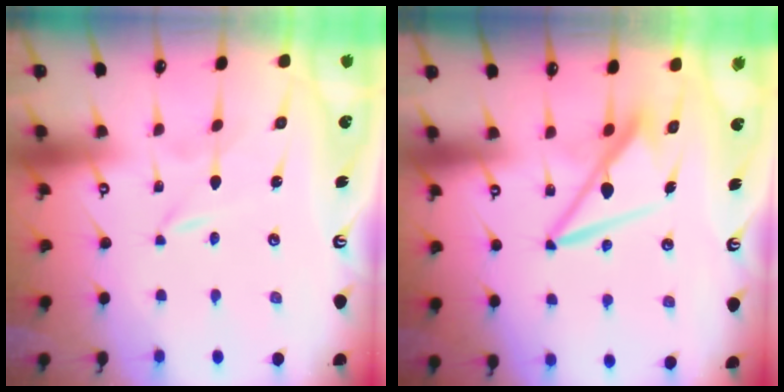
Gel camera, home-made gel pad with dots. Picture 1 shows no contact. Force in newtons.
{"total": 8.4, "press": 8.3, "slide": 1.2}